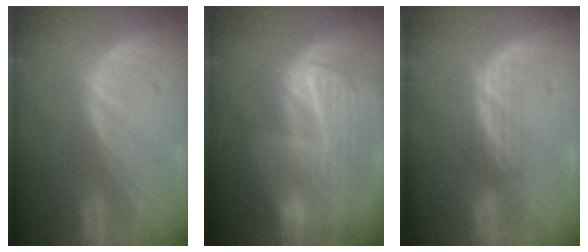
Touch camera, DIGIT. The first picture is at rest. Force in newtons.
{"total": 10.3, "press": 8.9, "slide": 5.1}
{"total": 2.3, "press": 2.2, "slide": 0.5}